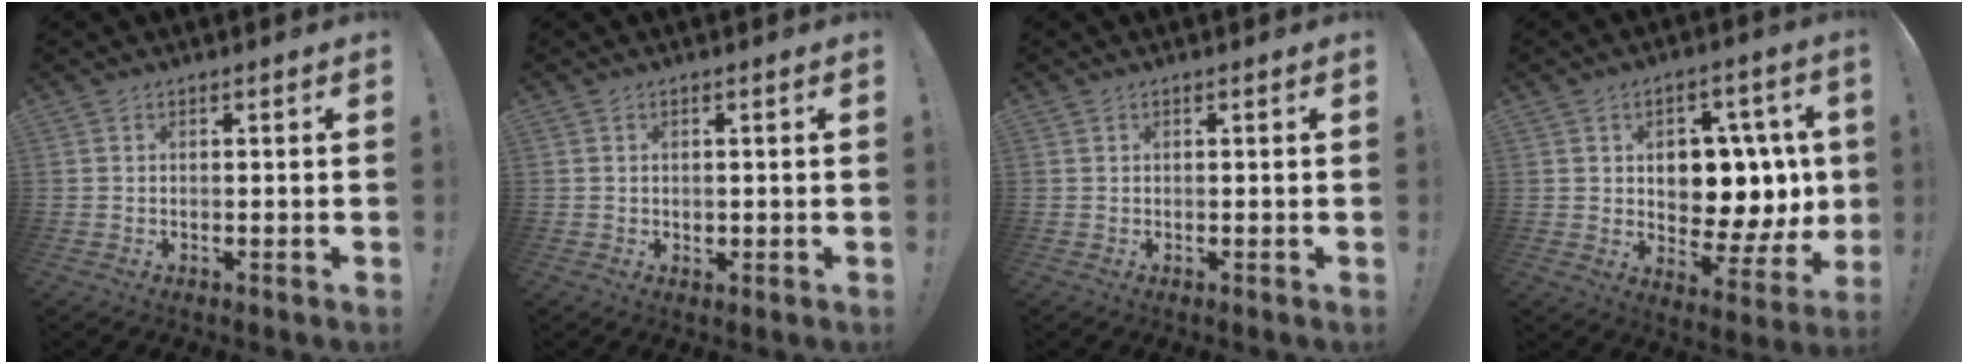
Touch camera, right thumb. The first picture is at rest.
{"total": 0.9, "force": [0.3, 0.8, 0.2], "torque": [0.005, -0.001, 0.003]}
{"total": 0.0}
{"total": 12.0, "force": [2.9, 9.0, 7.4], "torque": [-0.076, -0.023, 0.064]}